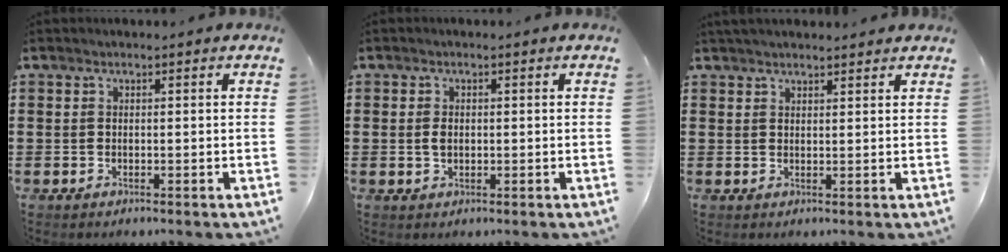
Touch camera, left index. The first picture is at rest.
{"total": 1.6, "force": [0.0, 1.0, 1.3], "torque": [-0.028, 0.004, -0.002]}
{"total": 1.9, "force": [1.8, 0.3, 0.4], "torque": [-0.012, 0.004, 0.036]}